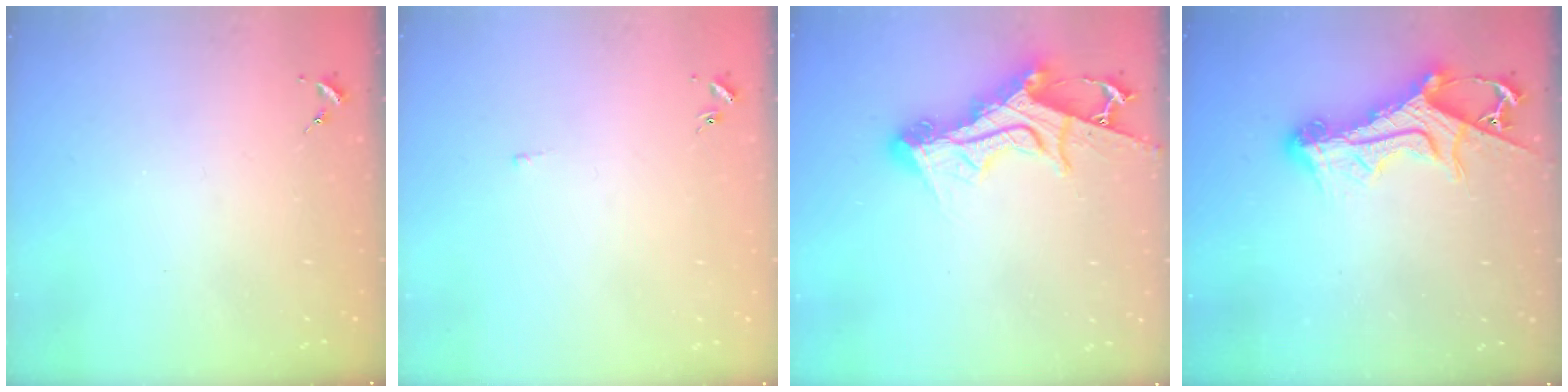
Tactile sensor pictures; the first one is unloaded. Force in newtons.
{"total": 2.0, "press": 1.9, "slide": 0.4}
{"total": 15.1, "press": 15.0, "slide": 1.3}
{"total": 12.9, "press": 12.8, "slide": 1.2}